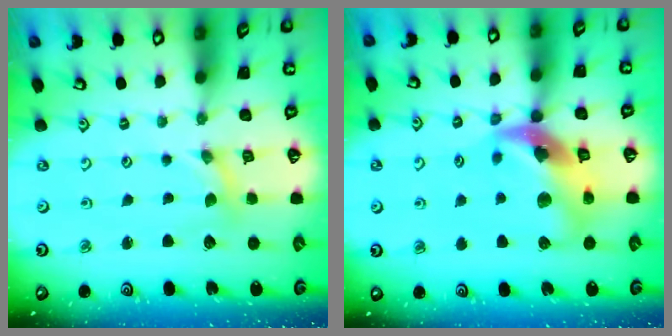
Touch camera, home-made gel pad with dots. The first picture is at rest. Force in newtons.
{"total": 15.2, "press": 15.0, "slide": 2.2}